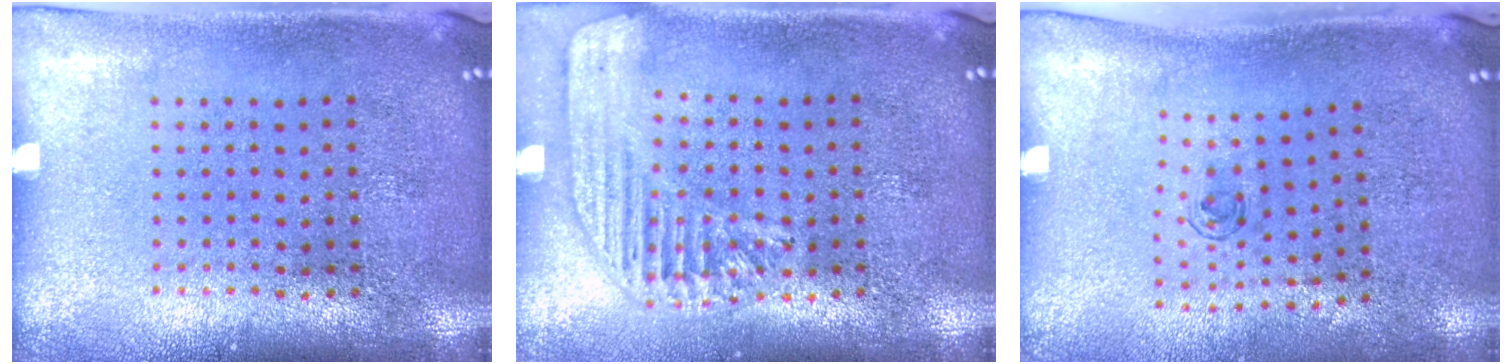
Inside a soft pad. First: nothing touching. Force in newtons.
{"total": 1.6, "press": 1.5, "slide": 0.6}
{"total": 0.7, "press": 0.2, "slide": 0.6}